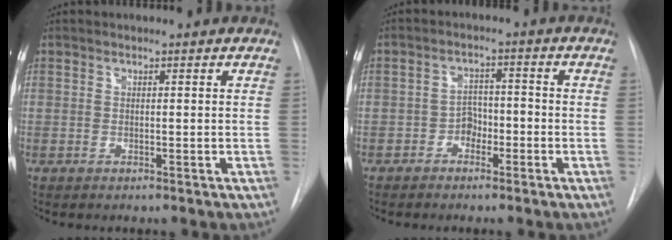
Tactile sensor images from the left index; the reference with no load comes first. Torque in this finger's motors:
{"motor_torque": [0.02, 0.25, -0.01, 0.00]}